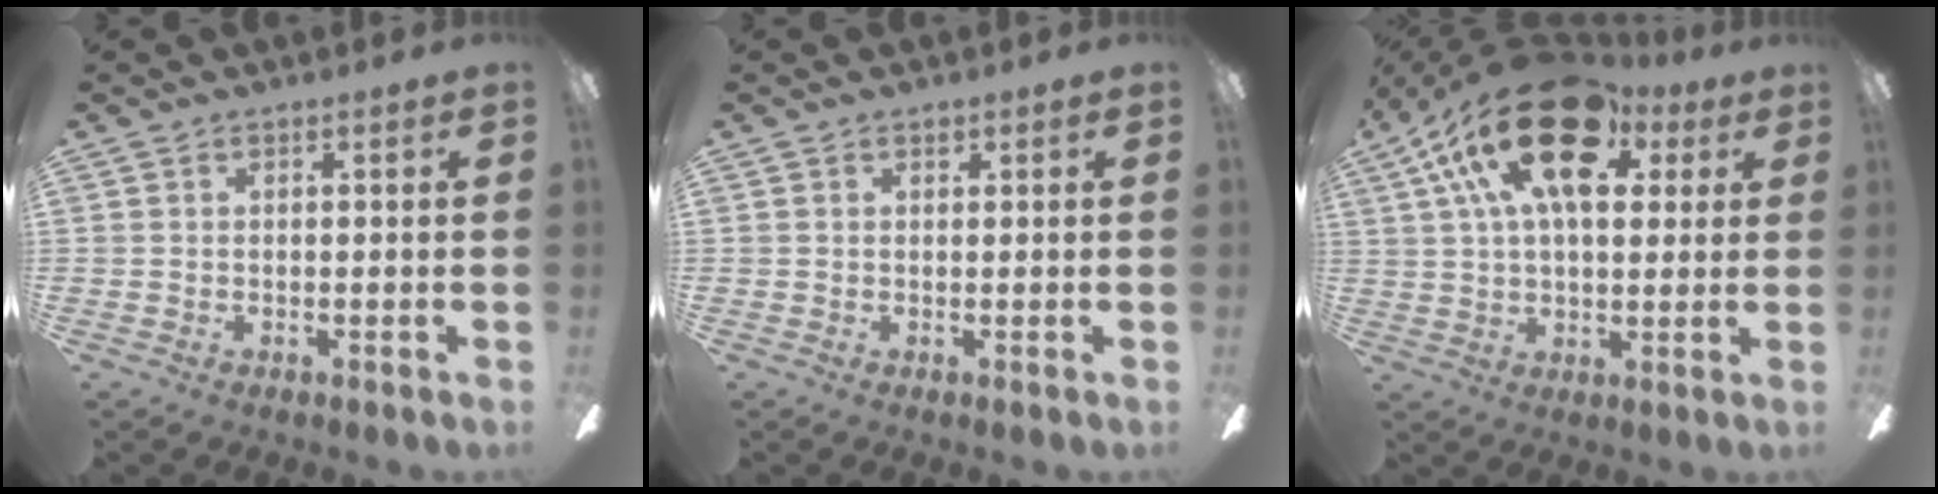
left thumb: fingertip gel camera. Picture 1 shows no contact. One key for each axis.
{"total": 0.7, "fx": 0.6, "fy": 0.4, "fz": 0.2, "tx": -0.004, "ty": 0.001, "tz": 0.011}
{"total": 22.8, "fx": 10.9, "fy": 11.5, "fz": 16.4, "tx": -0.283, "ty": -0.034, "tz": 0.183}